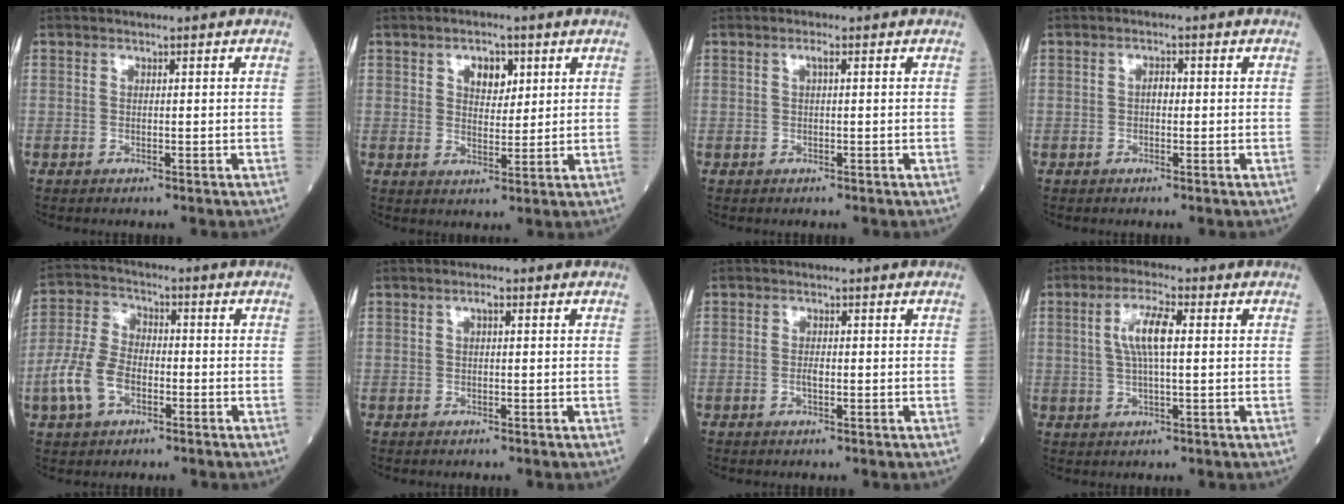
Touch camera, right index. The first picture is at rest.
{"total": 4.4, "force": [2.0, 2.6, 3.0], "torque": [-0.045, 0.006, 0.033]}
{"total": 0.9, "force": [0.3, 0.1, 0.9], "torque": [-0.019, 0.003, 0.002]}
{"total": 1.2, "force": [-0.1, 0.6, 1.0], "torque": [-0.014, 0.004, -0.006]}
{"total": 8.6, "force": [-3.3, 5.0, 6.1], "torque": [-0.155, 0.011, -0.067]}
{"total": 0.9, "force": [0.2, 0.3, 0.8], "torque": [-0.013, 0.005, 0.001]}
{"total": 1.3, "force": [-0.3, 0.4, 1.2], "torque": [-0.023, 0.001, -0.005]}
{"total": 6.1, "force": [1.1, 1.0, 5.9], "torque": [-0.121, 0.009, 0.020]}